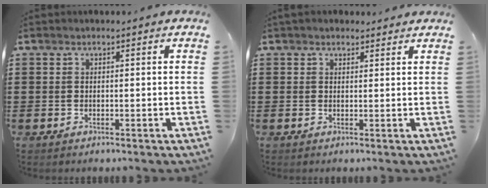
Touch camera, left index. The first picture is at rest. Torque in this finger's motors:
{"motor_torque": [2.07, -0.06, -0.34, -0.20]}